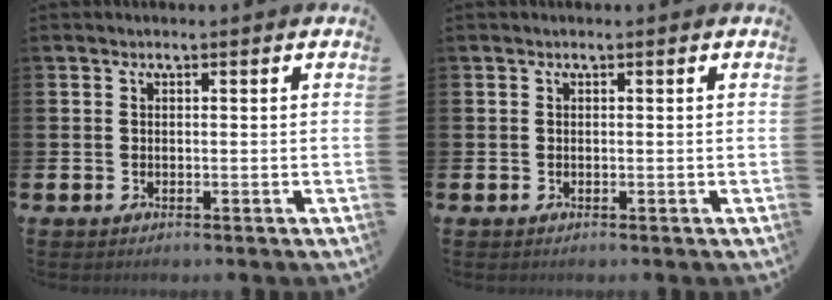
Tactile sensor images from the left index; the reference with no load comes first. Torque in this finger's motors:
{"motor_torque": [-0.05, 0.05, 0.01, 0.00]}